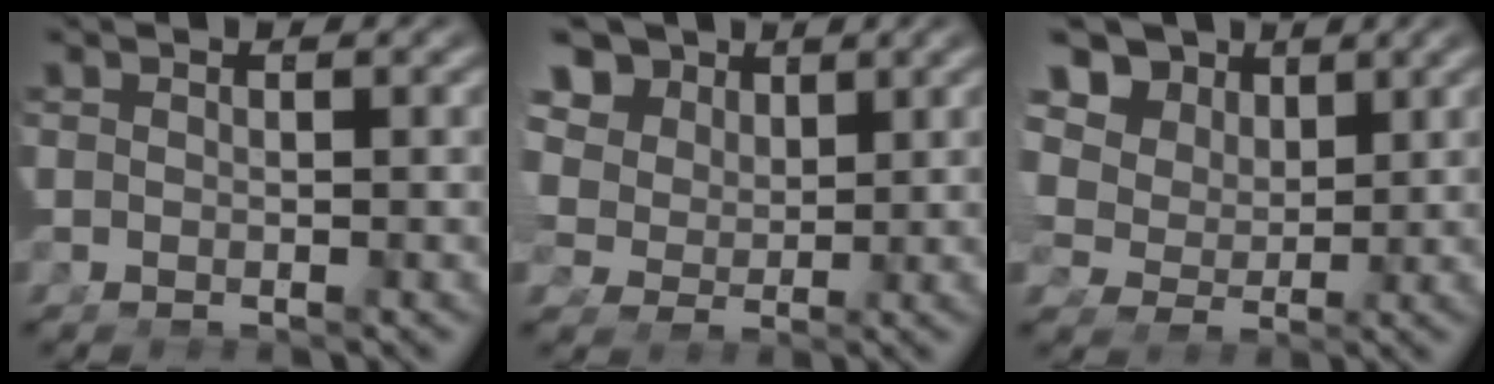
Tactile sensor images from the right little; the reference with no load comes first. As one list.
[{"total": 9.2, "force": [3.5, 6.8, 5.1], "torque": [-0.114, -0.012, 0.059]}, {"total": 10.7, "force": [3.8, 8.0, 6.0], "torque": [-0.132, -0.011, 0.061]}]